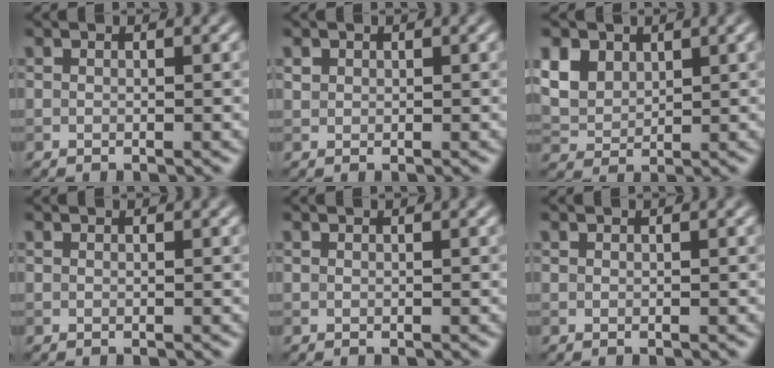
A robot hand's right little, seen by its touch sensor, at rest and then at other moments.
{"total": 0.7, "force": [0.4, 0.6, 0.1], "torque": [-0.001, -0.001, 0.009]}
{"total": 5.6, "force": [2.8, 3.9, 2.9], "torque": [-0.094, 0.011, 0.061]}
{"total": 0.0}
{"total": 0.0}
{"total": 0.0}